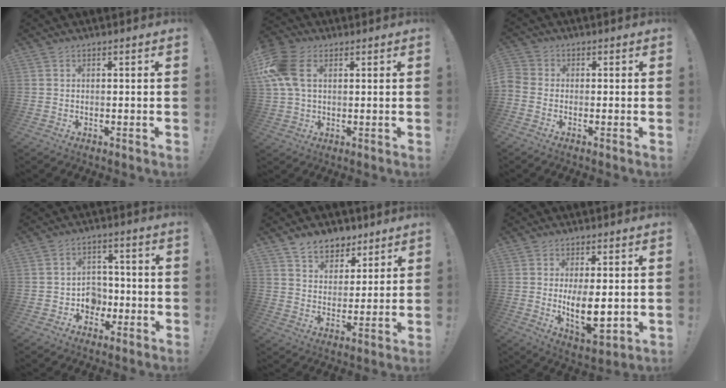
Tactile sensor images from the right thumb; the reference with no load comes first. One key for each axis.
{"total": 11.7, "fx": 3.5, "fy": 7.5, "fz": 8.3, "tx": -0.186, "ty": 0.006, "tz": 0.067}
{"total": 2.3, "fx": -1.1, "fy": 1.6, "fz": 1.3, "tx": -0.027, "ty": 0.004, "tz": -0.021}
{"total": 6.6, "fx": -1.6, "fy": 5.9, "fz": 2.3, "tx": -0.033, "ty": 0.012, "tz": -0.023}
{"total": 8.6, "fx": 6.4, "fy": 5.5, "fz": 1.7, "tx": -0.021, "ty": -0.047, "tz": 0.124}
{"total": 11.0, "fx": 0.3, "fy": 4.5, "fz": 10.0, "tx": -0.168, "ty": -0.019, "tz": 0.007}